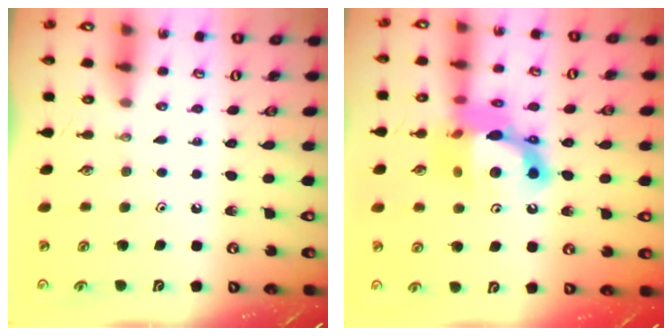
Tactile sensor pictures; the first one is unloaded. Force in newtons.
{"total": 16.4, "press": 16.3, "slide": 1.6}